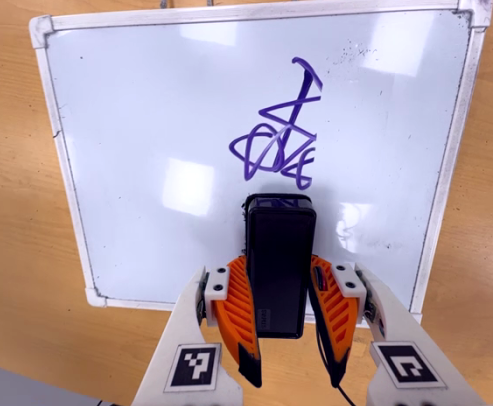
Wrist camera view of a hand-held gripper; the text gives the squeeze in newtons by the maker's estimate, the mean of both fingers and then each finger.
{"total": 8.9, "left": 6.6, "right": 11.3}